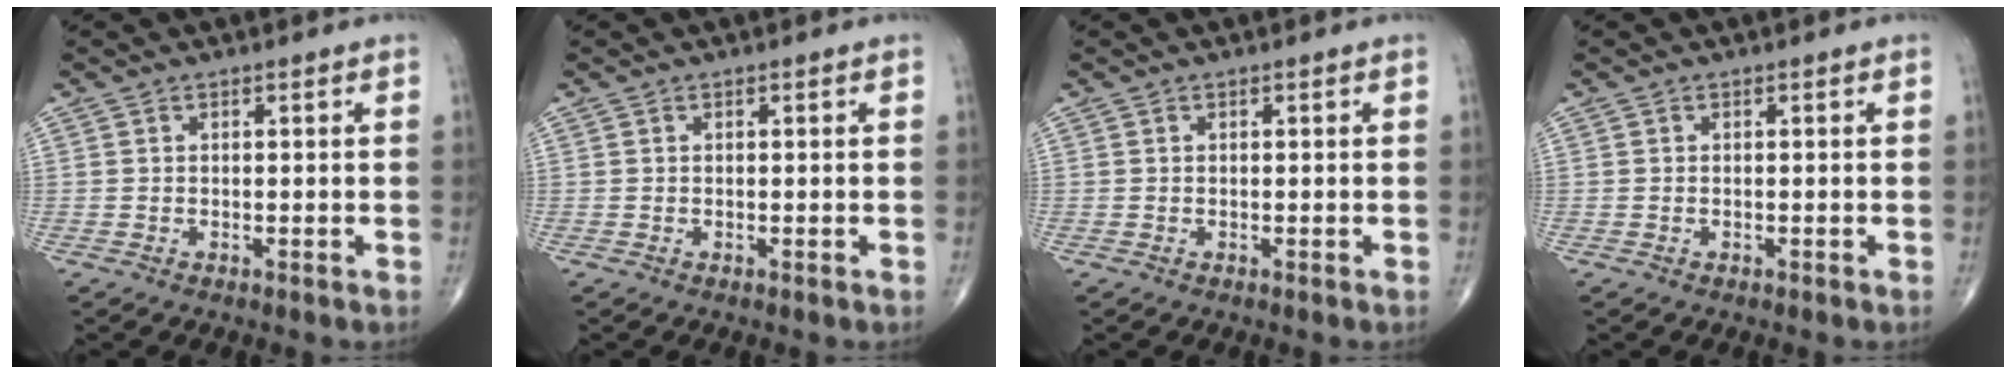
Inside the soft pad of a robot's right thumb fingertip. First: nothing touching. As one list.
[{"total": 0.0}, {"total": 0.0}, {"total": 0.0}]